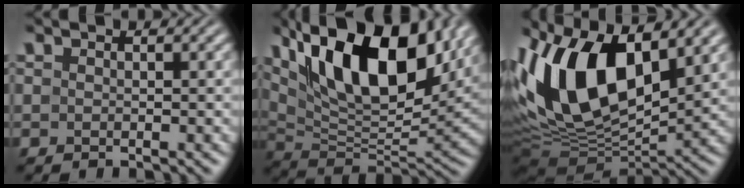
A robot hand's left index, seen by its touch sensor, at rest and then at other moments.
{"total": 15.1, "force": [7.2, 6.5, 11.5], "torque": [-0.188, 0.013, 0.122]}
{"total": 14.6, "force": [3.8, 7.5, 12.0], "torque": [-0.224, 0.007, 0.057]}